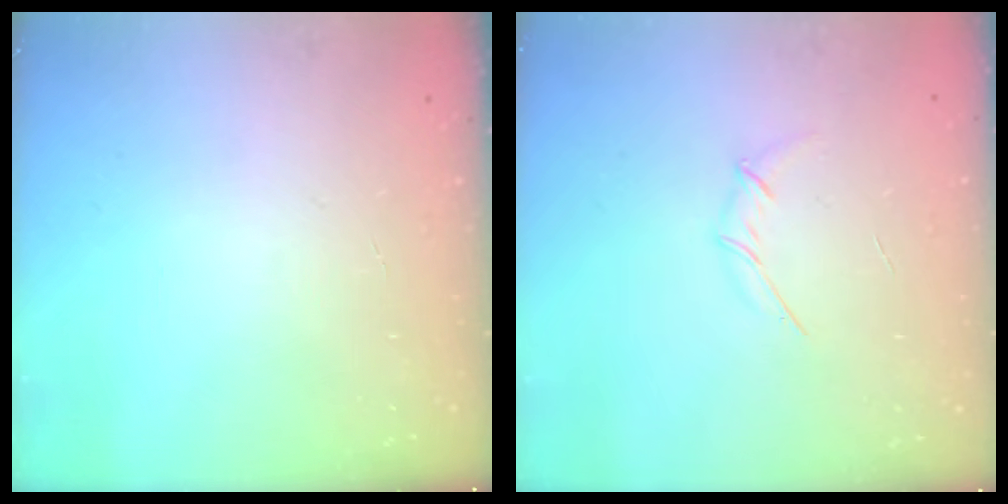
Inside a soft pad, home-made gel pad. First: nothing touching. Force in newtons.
{"total": 3.2, "press": 3.0, "slide": 0.8}